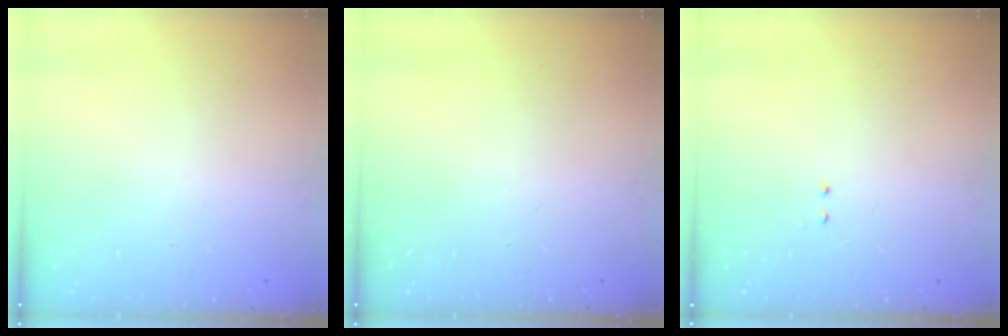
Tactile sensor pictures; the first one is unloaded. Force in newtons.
{"total": 0.0}
{"total": 2.1, "press": 2.0, "slide": 0.6}